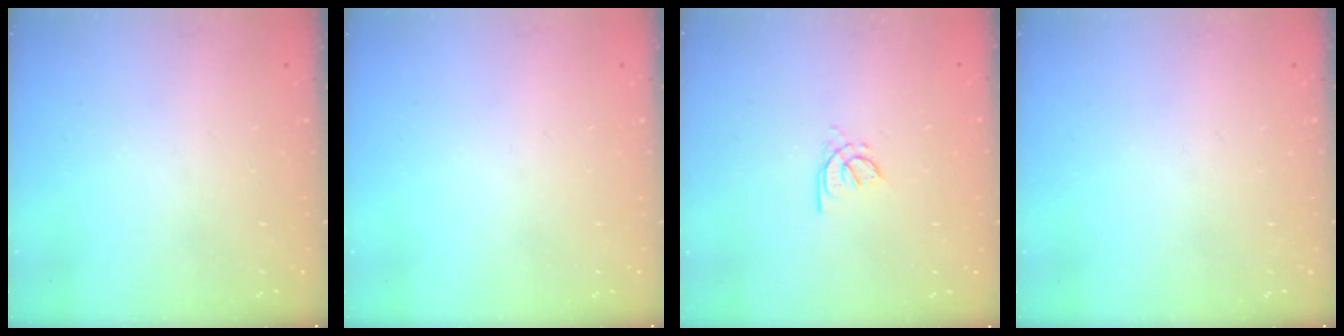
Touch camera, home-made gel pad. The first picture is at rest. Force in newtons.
{"total": 0.0}
{"total": 2.4, "press": 2.4, "slide": 0.6}
{"total": 0.0}